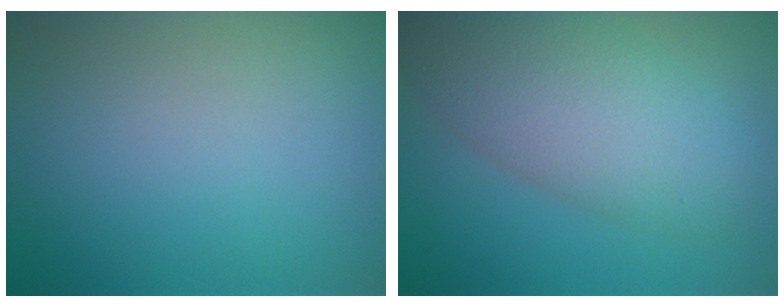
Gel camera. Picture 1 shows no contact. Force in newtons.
{"total": 7.4, "press": 7.4, "slide": 0.3}